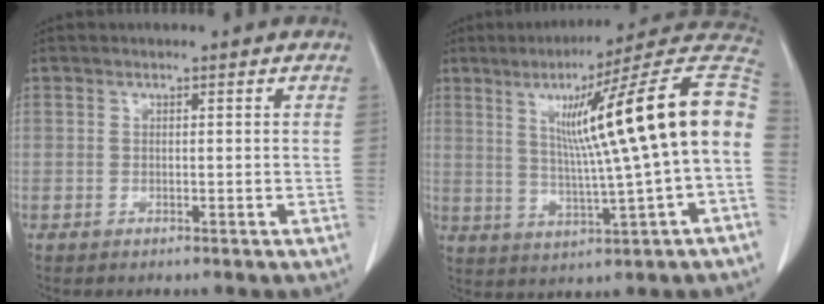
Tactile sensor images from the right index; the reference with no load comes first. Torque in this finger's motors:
{"motor_torque": [2.14, 0.00, 0.58, 0.18]}